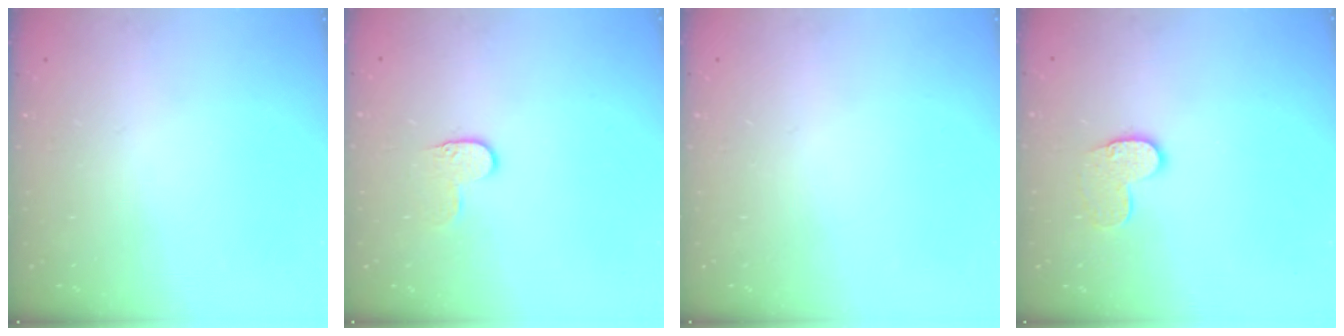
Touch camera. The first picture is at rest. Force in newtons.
{"total": 5.8, "press": 5.8, "slide": 0.6}
{"total": 0.0}
{"total": 9.1, "press": 9.0, "slide": 0.6}